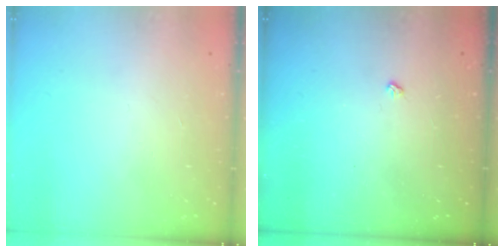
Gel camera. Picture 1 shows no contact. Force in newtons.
{"total": 2.1, "press": 2.1, "slide": 0.4}